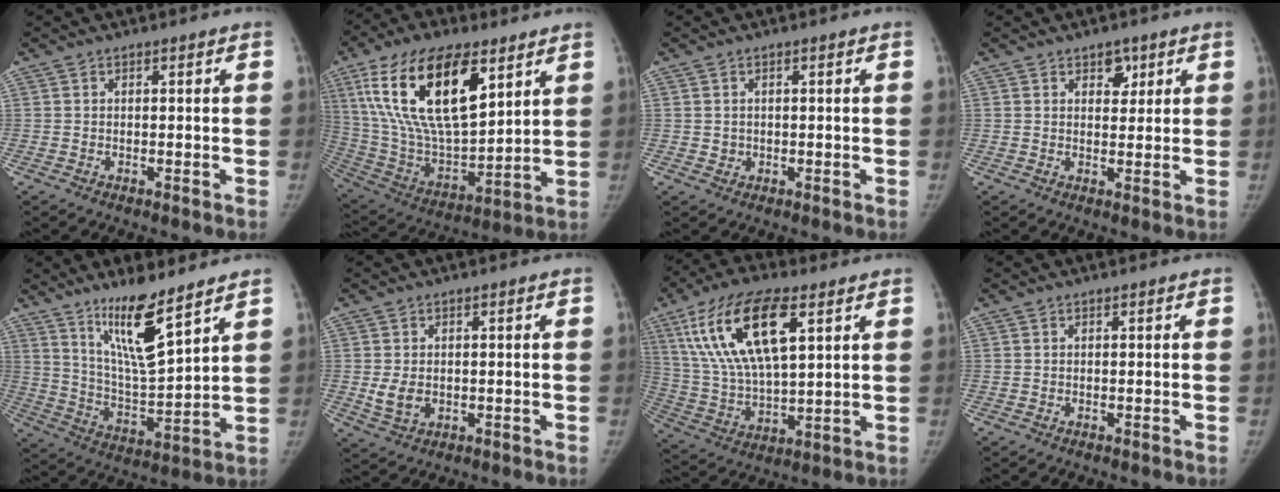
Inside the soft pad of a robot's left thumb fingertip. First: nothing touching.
{"total": 25.7, "force": [11.5, 11.6, 19.9], "torque": [-0.360, -0.035, 0.216]}
{"total": 1.3, "force": [0.2, 1.3, 0.3], "torque": [-0.002, -0.001, 0.006]}
{"total": 3.5, "force": [1.9, 2.3, 1.7], "torque": [0.000, -0.011, 0.029]}
{"total": 13.5, "force": [9.2, 2.3, 9.6], "torque": [-0.161, -0.073, 0.179]}
{"total": 4.4, "force": [-0.2, 3.3, 2.9], "torque": [-0.047, -0.008, 0.006]}
{"total": 20.3, "force": [8.5, 8.4, 16.4], "torque": [-0.308, -0.017, 0.159]}
{"total": 0.0}